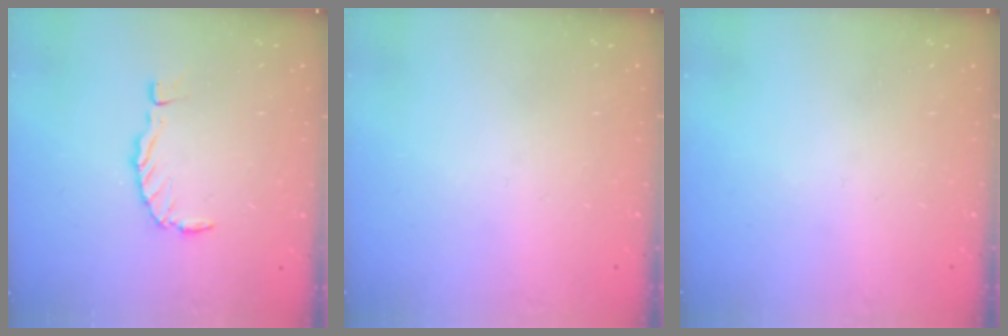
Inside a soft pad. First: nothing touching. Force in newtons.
{"total": 0.0}
{"total": 0.0}